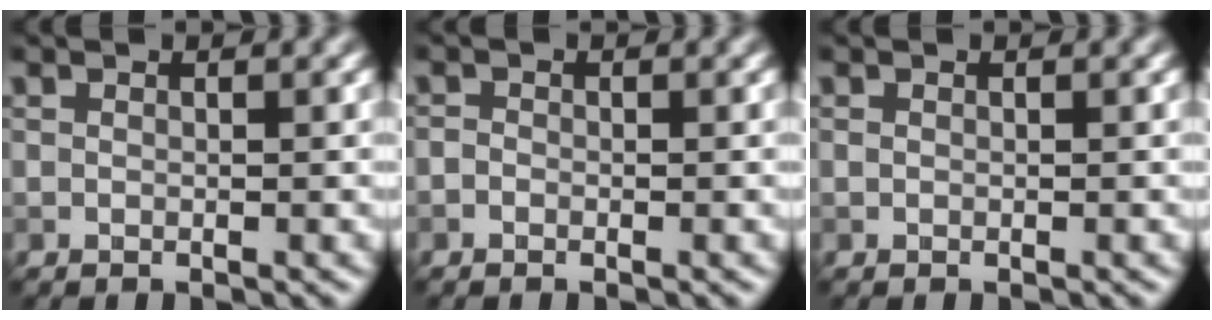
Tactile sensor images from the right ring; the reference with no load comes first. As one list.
[{"total": 0.6, "force": [-0.4, 0.4, 0.2], "torque": [0.000, -0.002, -0.010]}, {"total": 0.0}]